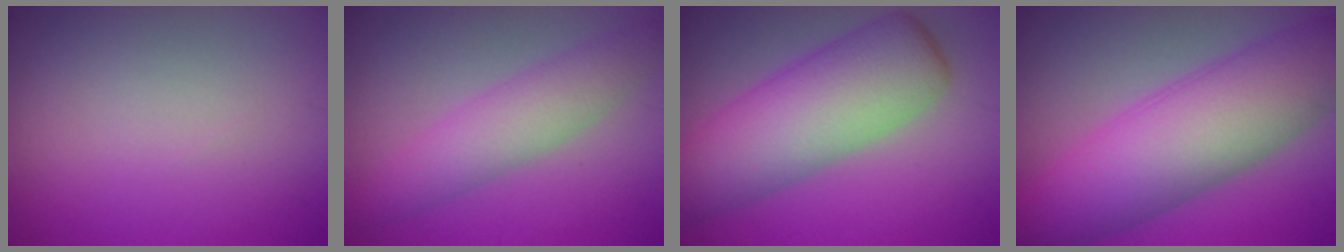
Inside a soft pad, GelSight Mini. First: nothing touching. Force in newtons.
{"total": 4.5, "press": 4.5, "slide": 0.1}
{"total": 9.4, "press": 9.4, "slide": 0.3}
{"total": 11.3, "press": 11.2, "slide": 0.1}